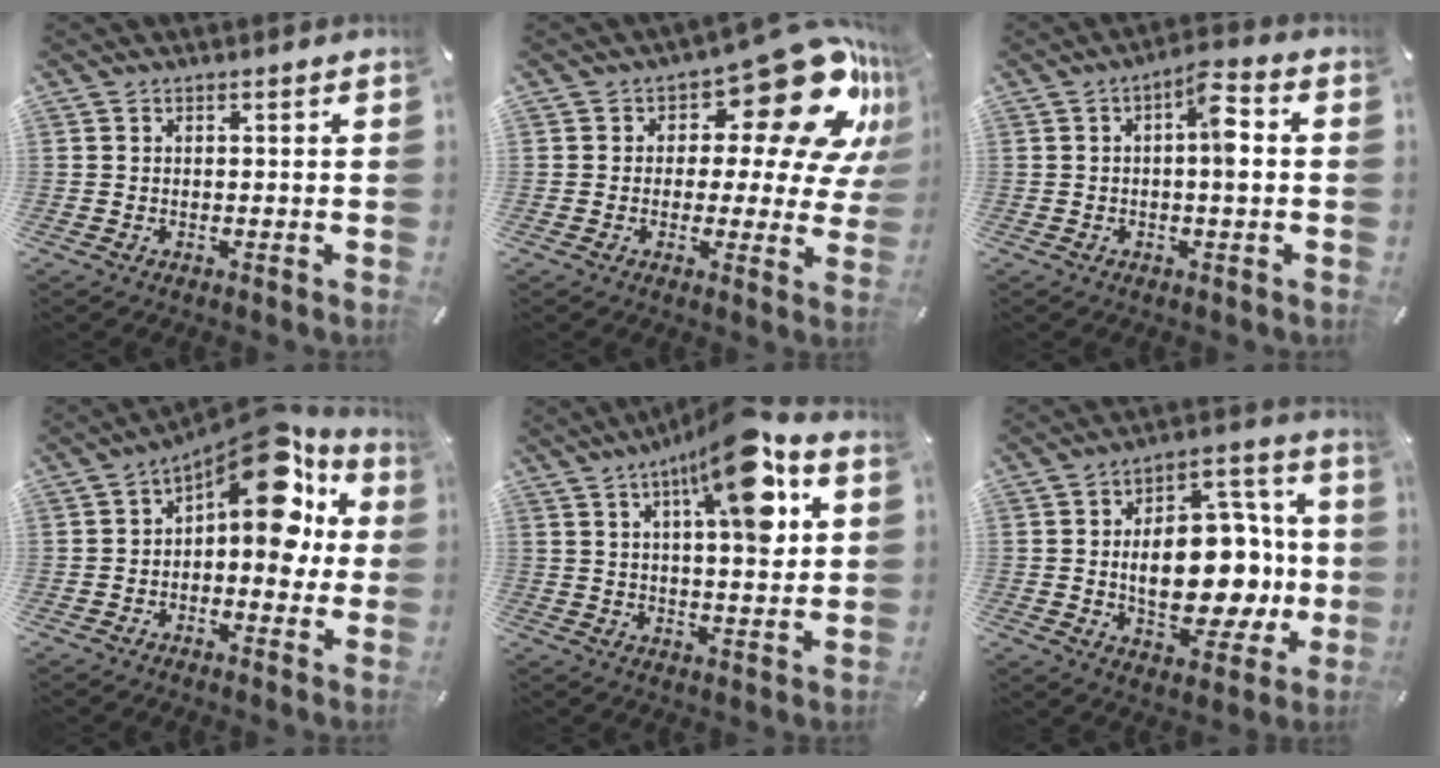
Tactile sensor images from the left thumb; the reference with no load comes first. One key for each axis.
{"total": 20.0, "fx": 10.3, "fy": 9.5, "fz": 14.2, "tx": -0.171, "ty": -0.079, "tz": 0.167}
{"total": 7.2, "fx": 0.2, "fy": 2.3, "fz": 6.9, "tx": -0.096, "ty": 0.006, "tz": -0.005}
{"total": 17.1, "fx": 7.9, "fy": 7.9, "fz": 13.0, "tx": -0.171, "ty": -0.064, "tz": 0.130}
{"total": 16.1, "fx": 7.5, "fy": 4.9, "fz": 13.4, "tx": -0.197, "ty": -0.033, "tz": 0.114}
{"total": 19.9, "fx": -0.6, "fy": 12.0, "fz": 15.8, "tx": -0.230, "ty": -0.009, "tz": -0.008}